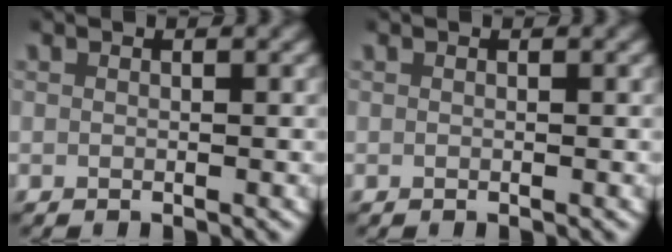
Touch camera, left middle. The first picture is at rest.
{"total": 0.0}